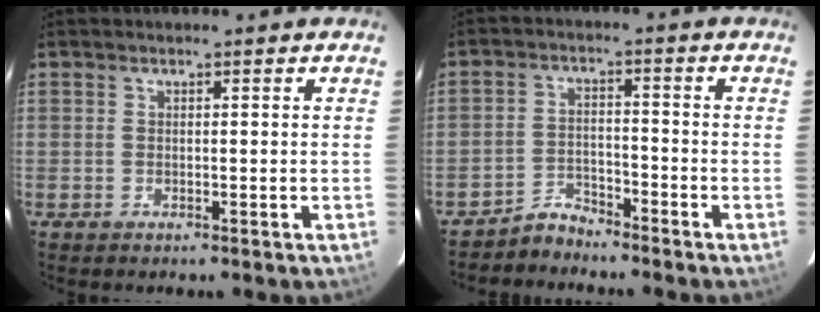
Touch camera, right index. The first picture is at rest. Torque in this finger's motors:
{"motor_torque": [-0.09, -0.05, -0.20, -0.11]}